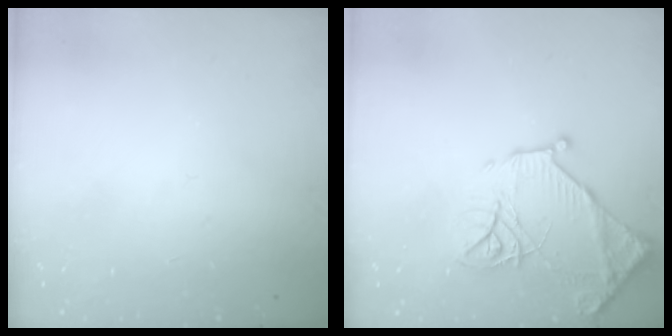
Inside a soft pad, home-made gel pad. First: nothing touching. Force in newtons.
{"total": 15.2, "press": 15.2, "slide": 1.5}